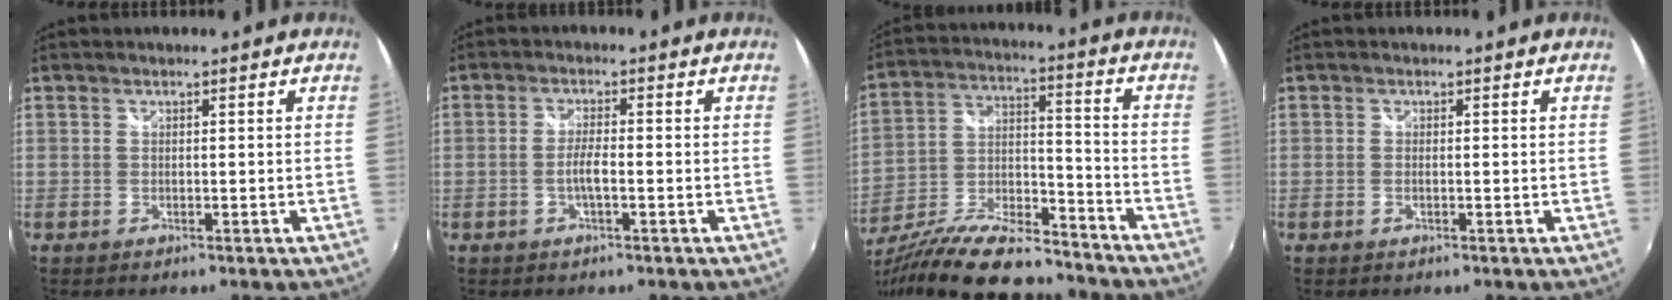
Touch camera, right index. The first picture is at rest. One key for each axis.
{"total": 3.1, "fx": -1.0, "fy": 0.3, "fz": 2.9, "tx": -0.057, "ty": 0.000, "tz": -0.020}
{"total": 22.3, "fx": -17.1, "fy": 6.1, "fz": 12.9, "tx": -0.249, "ty": -0.034, "tz": -0.280}
{"total": 0.9, "fx": -0.2, "fy": 0.2, "fz": 0.8, "tx": -0.017, "ty": 0.000, "tz": -0.006}